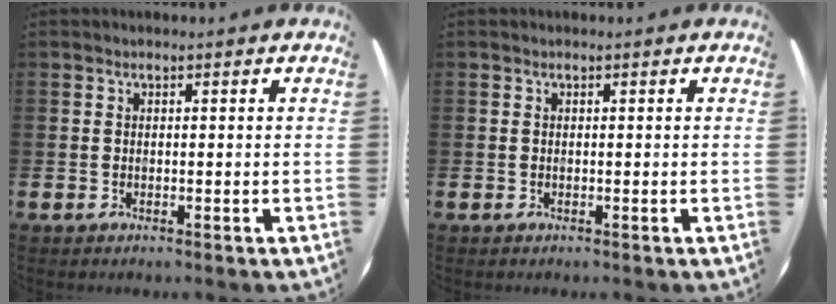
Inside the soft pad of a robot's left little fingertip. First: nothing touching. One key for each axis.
{"total": 0.0}